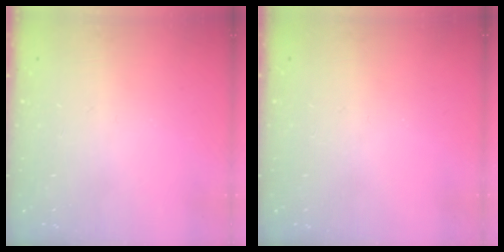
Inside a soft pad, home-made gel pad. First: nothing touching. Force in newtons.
{"total": 0.0}